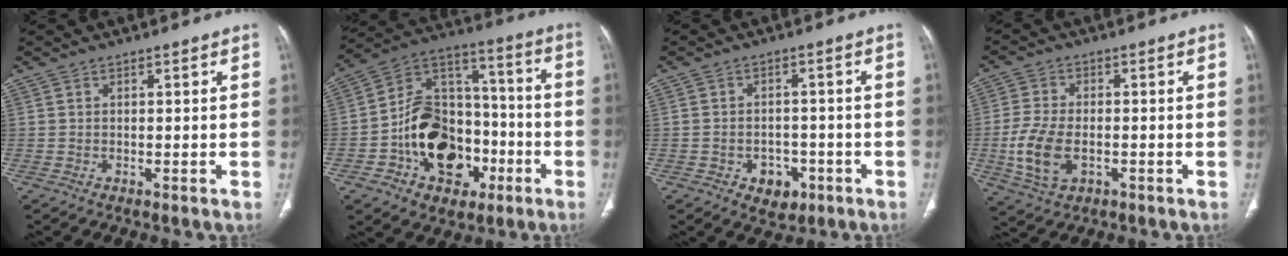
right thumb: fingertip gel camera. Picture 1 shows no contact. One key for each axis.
{"total": 20.3, "fx": -6.2, "fy": 14.7, "fz": 12.6, "tx": -0.160, "ty": 0.062, "tz": -0.097}
{"total": 5.4, "fx": -2.4, "fy": 4.0, "fz": 2.6, "tx": -0.015, "ty": 0.018, "tz": -0.026}
{"total": 9.4, "fx": -2.2, "fy": 5.7, "fz": 7.1, "tx": -0.153, "ty": 0.001, "tz": -0.037}